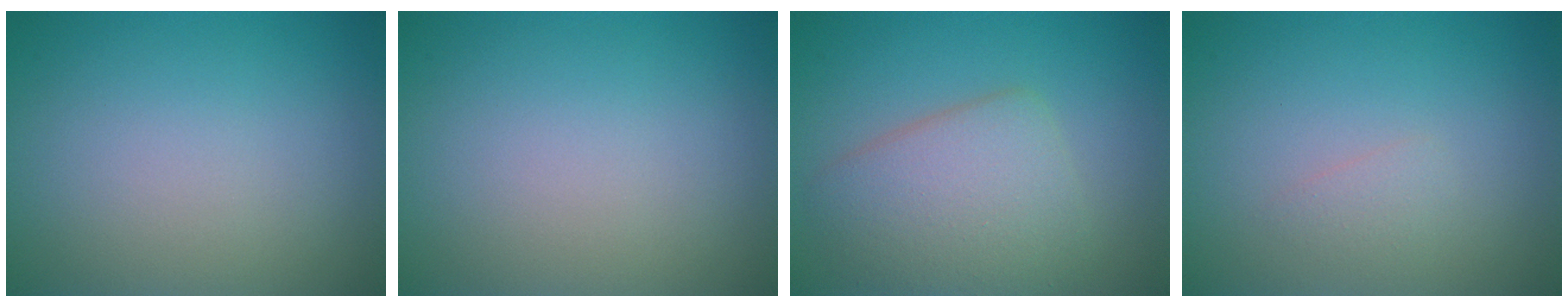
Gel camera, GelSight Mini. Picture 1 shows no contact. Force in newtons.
{"total": 0.0}
{"total": 5.3, "press": 5.2, "slide": 0.3}
{"total": 0.9, "press": 0.9, "slide": 0.1}